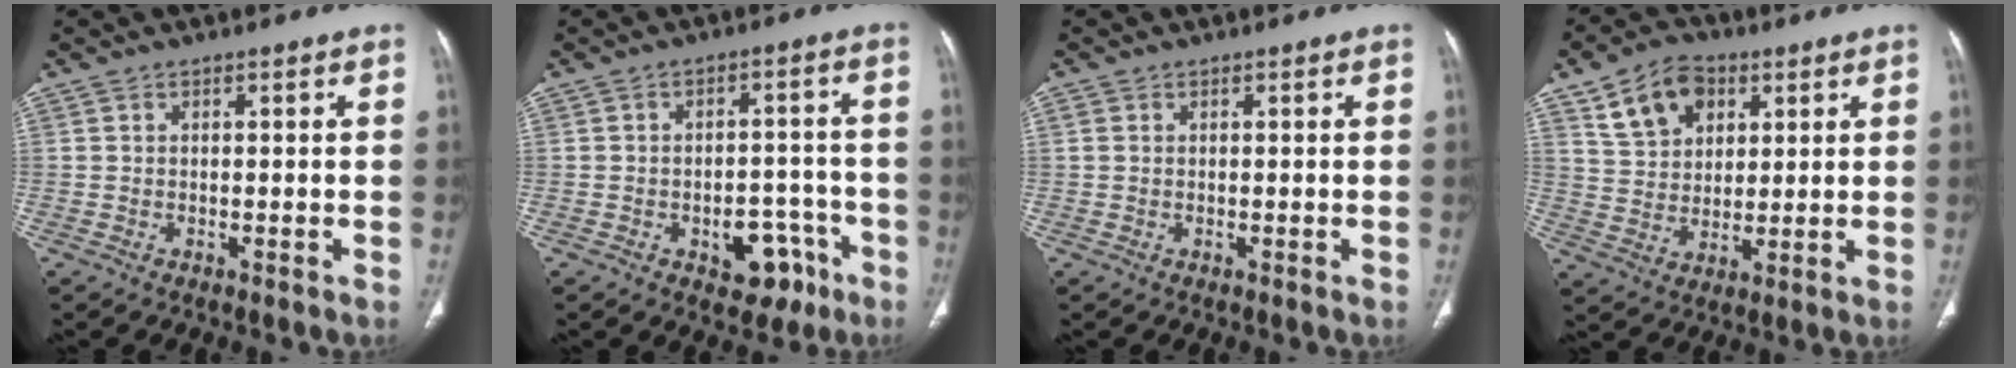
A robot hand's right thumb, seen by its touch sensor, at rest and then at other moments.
{"total": 8.5, "force": [-4.2, 5.4, 5.0], "torque": [-0.031, 0.040, -0.047]}
{"total": 0.9, "force": [0.2, 0.6, 0.5], "torque": [-0.014, 0.006, 0.008]}
{"total": 11.2, "force": [5.3, 8.0, 5.8], "torque": [-0.072, -0.010, 0.098]}